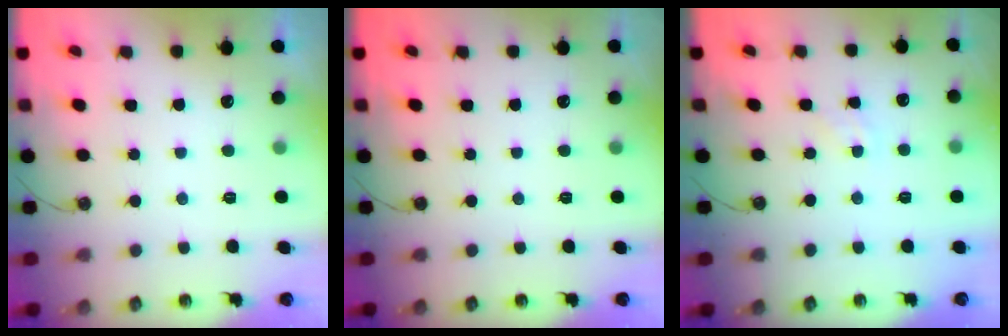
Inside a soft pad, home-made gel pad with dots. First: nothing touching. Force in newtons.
{"total": 0.0}
{"total": 1.1, "press": 1.1, "slide": 0.2}